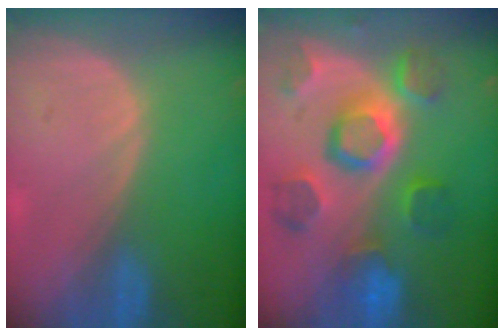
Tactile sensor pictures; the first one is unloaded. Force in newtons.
{"total": 11.4, "press": 10.1, "slide": 5.4}